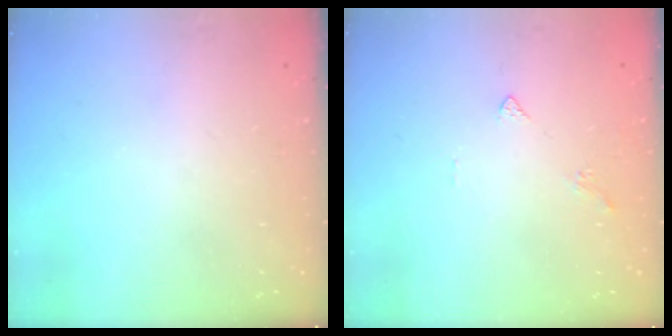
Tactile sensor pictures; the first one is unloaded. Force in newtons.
{"total": 2.0, "press": 1.9, "slide": 0.6}